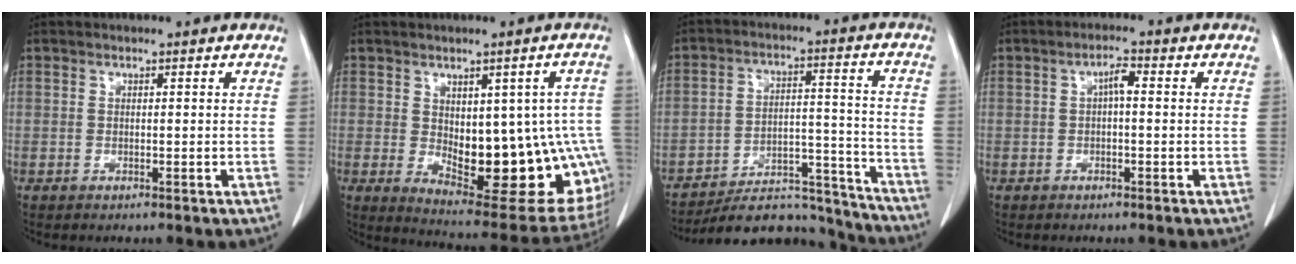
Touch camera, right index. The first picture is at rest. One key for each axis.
{"total": 19.4, "fx": -2.2, "fy": 8.5, "fz": 17.3, "tx": -0.158, "ty": 0.009, "tz": 0.004}
{"total": 15.9, "fx": -15.4, "fy": 3.4, "fz": 1.9, "tx": -0.012, "ty": 0.055, "tz": -0.221}
{"total": 2.4, "fx": 0.2, "fy": 0.7, "fz": 2.3, "tx": -0.044, "ty": 0.008, "tz": 0.003}